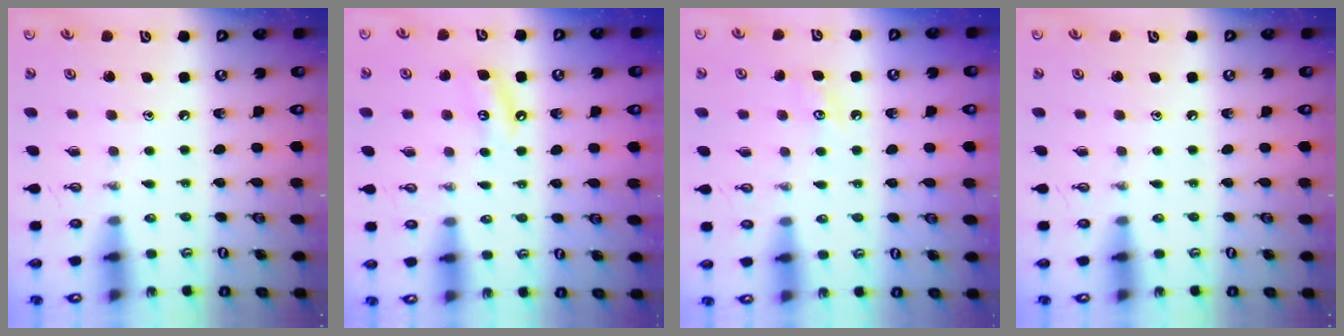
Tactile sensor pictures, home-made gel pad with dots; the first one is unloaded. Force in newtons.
{"total": 4.0, "press": 3.9, "slide": 0.5}
{"total": 3.5, "press": 3.5, "slide": 0.4}
{"total": 0.0}